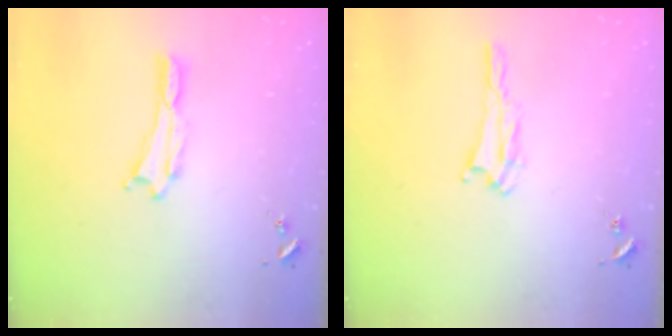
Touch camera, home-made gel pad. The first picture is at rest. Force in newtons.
{"total": 2.3, "press": 2.2, "slide": 0.4}